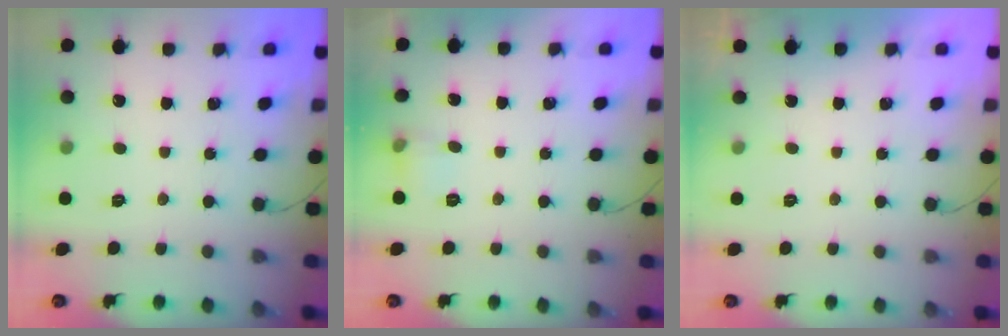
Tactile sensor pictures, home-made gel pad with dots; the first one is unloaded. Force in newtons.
{"total": 4.9, "press": 4.8, "slide": 1.1}
{"total": 0.0}